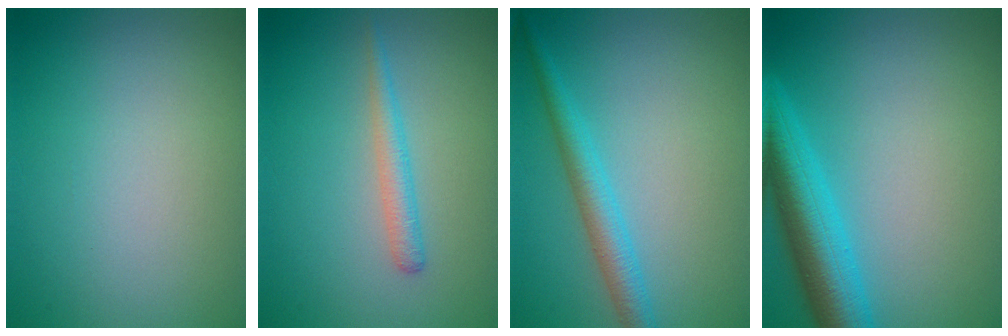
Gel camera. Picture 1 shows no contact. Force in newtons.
{"total": 1.7, "press": 1.7, "slide": 0.1}
{"total": 3.0, "press": 3.0, "slide": 0.1}
{"total": 6.3, "press": 6.3, "slide": 0.2}